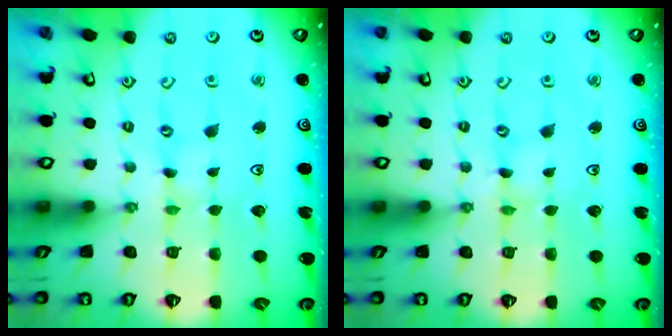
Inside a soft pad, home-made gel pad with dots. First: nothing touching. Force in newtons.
{"total": 0.0}